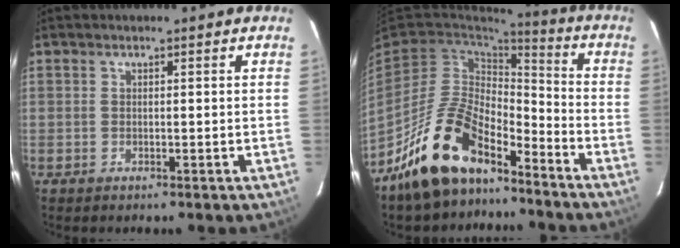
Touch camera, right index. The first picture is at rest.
{"total": 16.2, "force": [-11.9, 6.9, 8.5], "torque": [-0.179, 0.010, -0.210]}